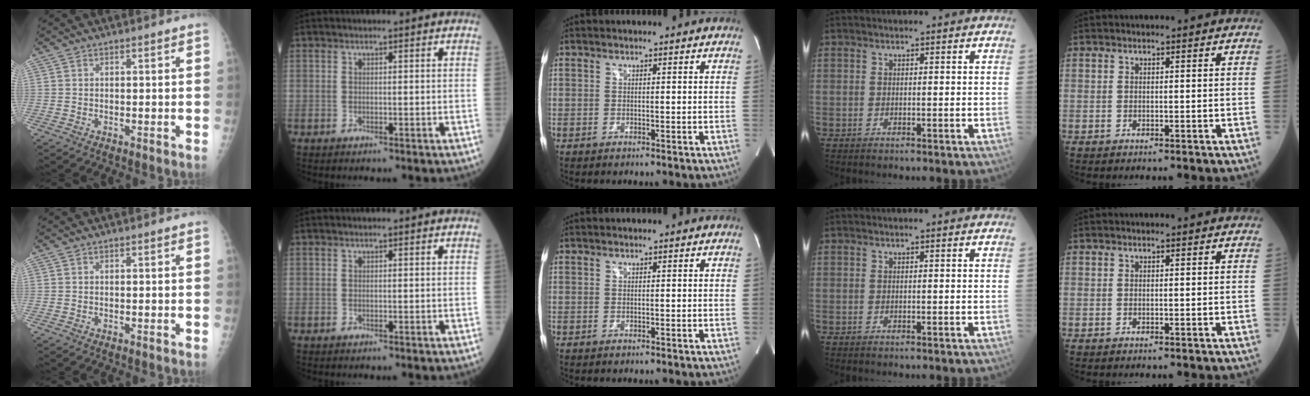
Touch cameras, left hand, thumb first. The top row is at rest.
{}